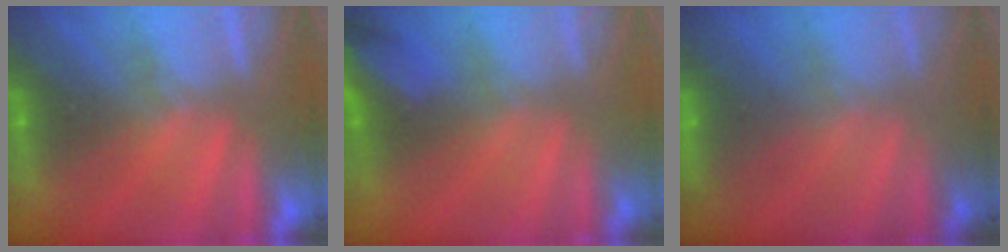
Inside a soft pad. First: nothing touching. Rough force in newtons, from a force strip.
{"total": 7.8}
{"total": 2.8}